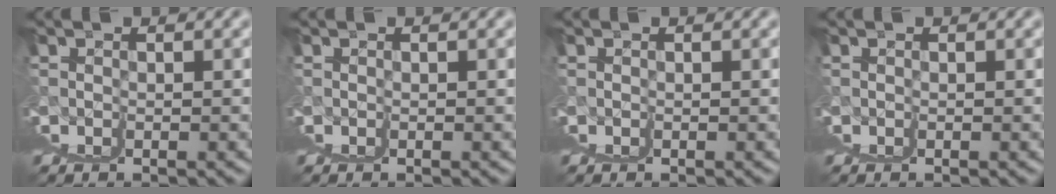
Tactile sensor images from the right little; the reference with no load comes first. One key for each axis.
{"total": 0.0}
{"total": 0.0}
{"total": 0.0}